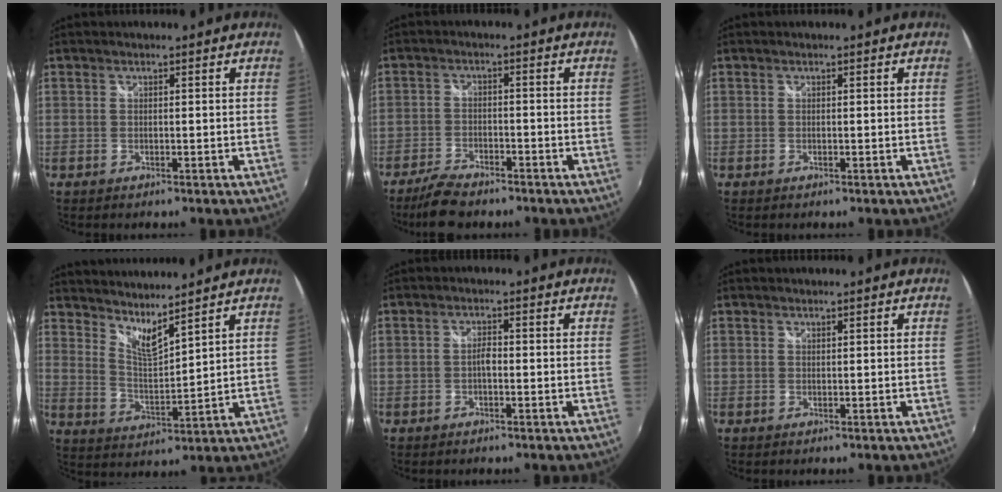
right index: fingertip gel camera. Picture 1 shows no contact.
{"total": 7.0, "force": [-5.9, 2.2, 3.1], "torque": [-0.089, -0.011, -0.107]}
{"total": 0.0}
{"total": 6.9, "force": [6.1, 0.4, 3.2], "torque": [-0.052, -0.014, 0.109]}
{"total": 1.6, "force": [-0.5, 0.6, 1.4], "torque": [-0.027, 0.005, -0.011]}
{"total": 0.0}